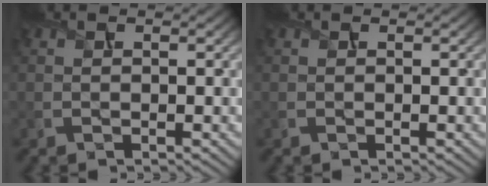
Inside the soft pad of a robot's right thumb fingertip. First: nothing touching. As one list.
[{"total": 0.0}]